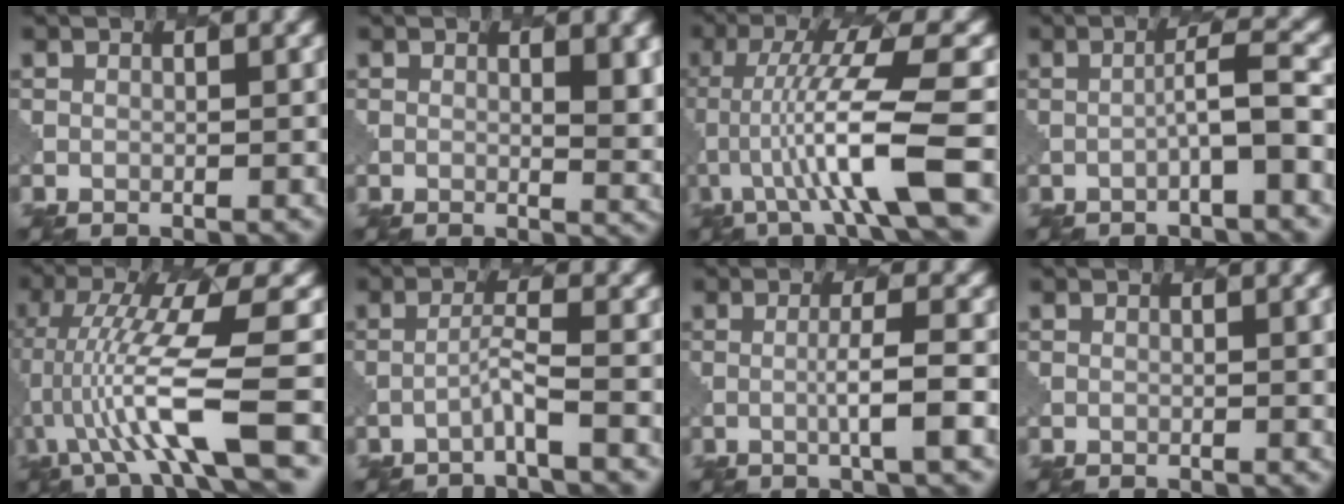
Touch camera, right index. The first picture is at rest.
{"total": 3.7, "force": [1.0, 1.1, 3.4], "torque": [-0.040, -0.003, 0.018]}
{"total": 8.5, "force": [-1.8, 1.1, 8.3], "torque": [-0.150, 0.008, -0.027]}
{"total": 2.7, "force": [-0.9, 0.1, 2.6], "torque": [-0.042, 0.017, -0.024]}
{"total": 9.5, "force": [-2.3, 1.7, 9.1], "torque": [-0.173, 0.006, -0.036]}
{"total": 1.7, "force": [-1.0, -0.2, 1.4], "torque": [-0.028, 0.010, -0.031]}
{"total": 3.0, "force": [-0.2, 0.3, 2.9], "torque": [-0.046, 0.005, -0.015]}
{"total": 1.4, "force": [0.3, 0.3, 1.3], "torque": [-0.014, 0.001, 0.005]}